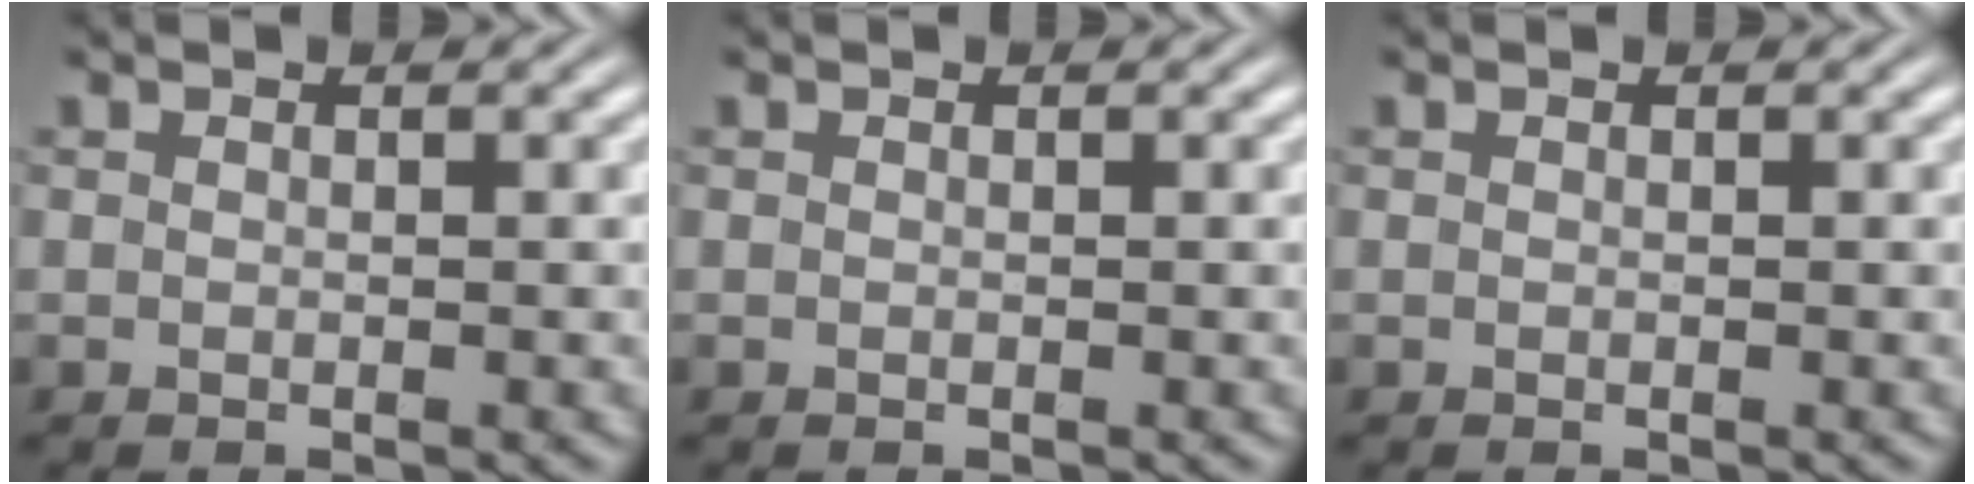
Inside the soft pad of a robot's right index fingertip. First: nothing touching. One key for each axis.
{"total": 0.0}
{"total": 0.0}